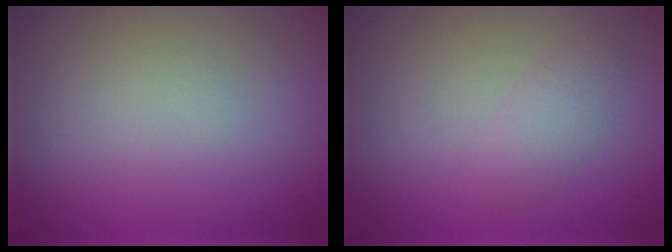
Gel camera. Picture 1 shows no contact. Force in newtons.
{"total": 1.8, "press": 1.8, "slide": 0.1}